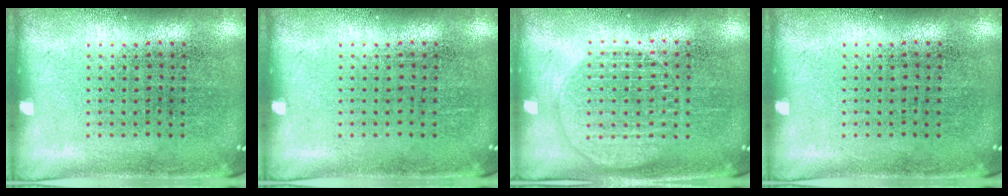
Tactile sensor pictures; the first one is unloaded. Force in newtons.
{"total": 0.0}
{"total": 1.4, "press": 1.4, "slide": 0.2}
{"total": 0.0}